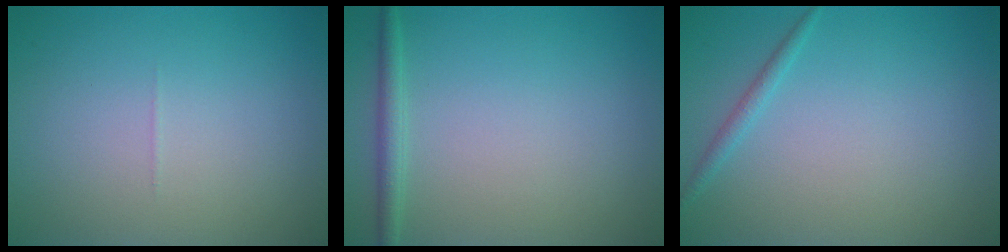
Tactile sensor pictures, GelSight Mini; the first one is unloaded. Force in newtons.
{"total": 1.6, "press": 1.6, "slide": 0.1}
{"total": 1.1, "press": 1.0, "slide": 0.1}